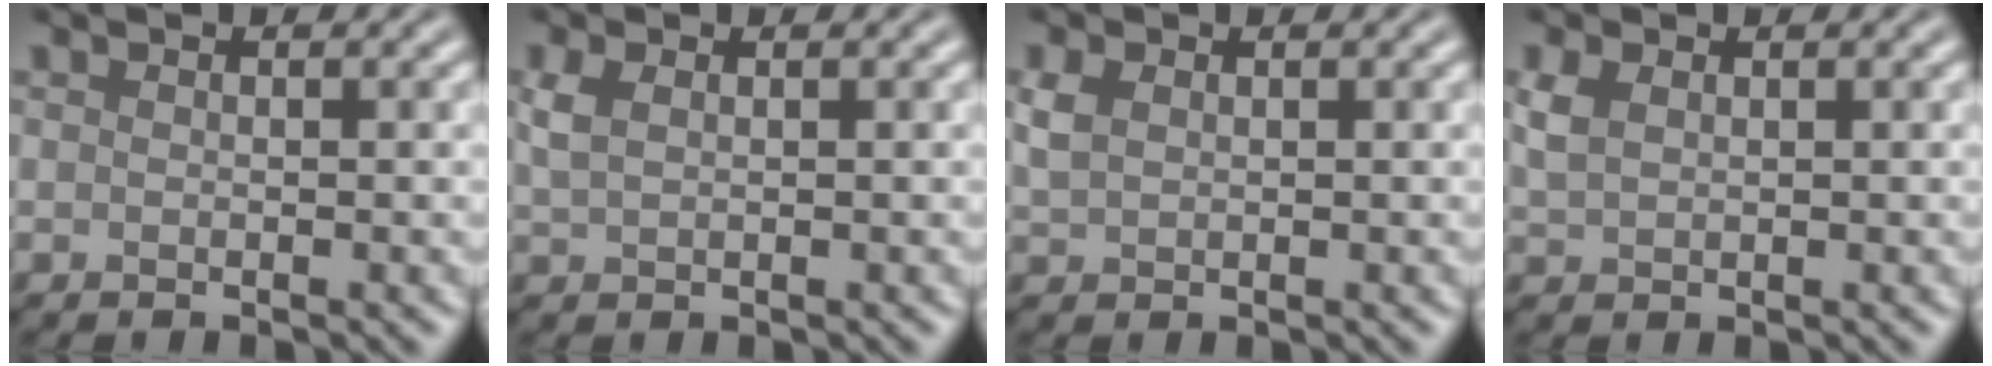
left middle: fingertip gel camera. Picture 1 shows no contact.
{"total": 1.7, "force": [0.7, 1.0, 1.2], "torque": [-0.032, 0.002, 0.017]}
{"total": 1.8, "force": [0.6, 1.3, 1.0], "torque": [-0.026, 0.003, 0.015]}
{"total": 1.8, "force": [0.8, 1.2, 1.2], "torque": [-0.032, 0.002, 0.020]}